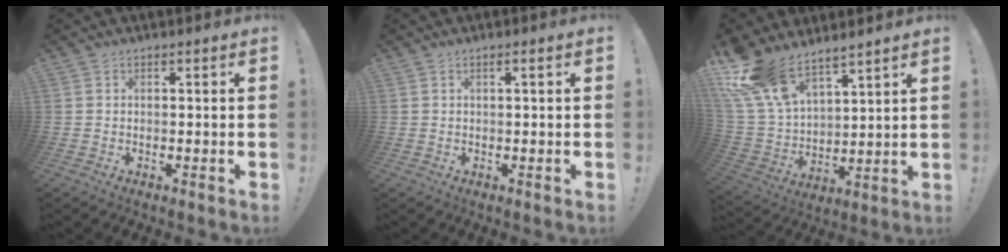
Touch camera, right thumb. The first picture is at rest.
{"total": 1.3, "force": [0.2, -0.2, 1.3], "torque": [-0.017, -0.003, 0.000]}
{"total": 14.4, "force": [11.4, 6.2, 6.2], "torque": [-0.130, -0.085, 0.219]}